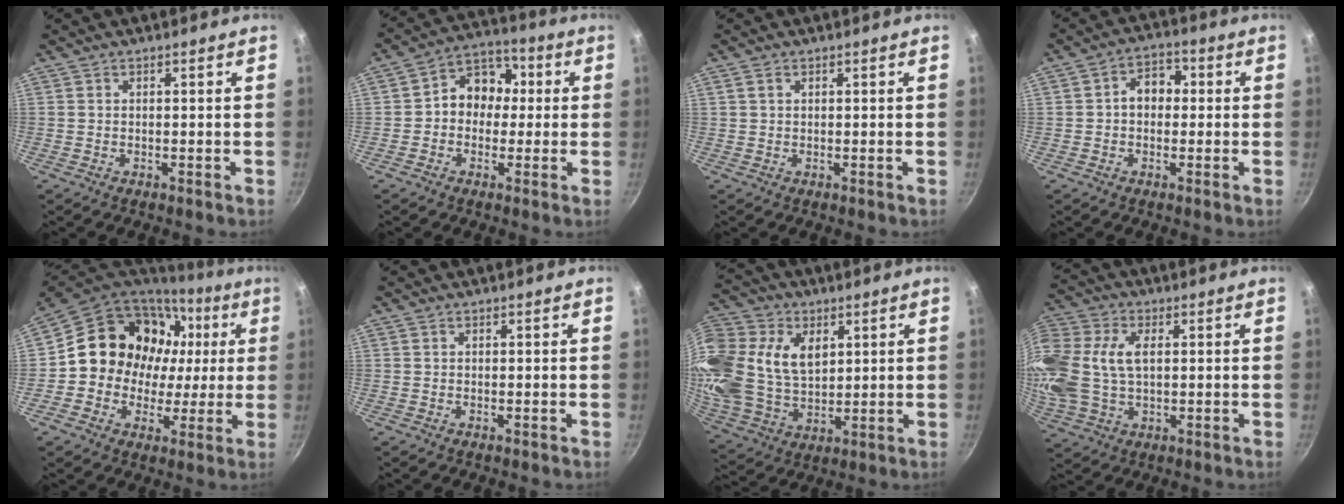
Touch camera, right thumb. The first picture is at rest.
{"total": 9.5, "force": [0.2, 8.0, 5.2], "torque": [-0.026, 0.028, -0.017]}
{"total": 1.1, "force": [0.5, 0.7, 0.7], "torque": [-0.011, 0.001, 0.009]}
{"total": 5.9, "force": [0.2, 4.6, 3.7], "torque": [-0.019, 0.019, -0.008]}
{"total": 18.7, "force": [2.9, 16.2, 8.9], "torque": [-0.124, 0.034, 0.047]}
{"total": 0.0}
{"total": 25.1, "force": [7.4, 17.9, 16.0], "torque": [-0.370, 0.014, 0.144]}
{"total": 20.5, "force": [3.4, 13.9, 14.7], "torque": [-0.356, 0.031, 0.059]}